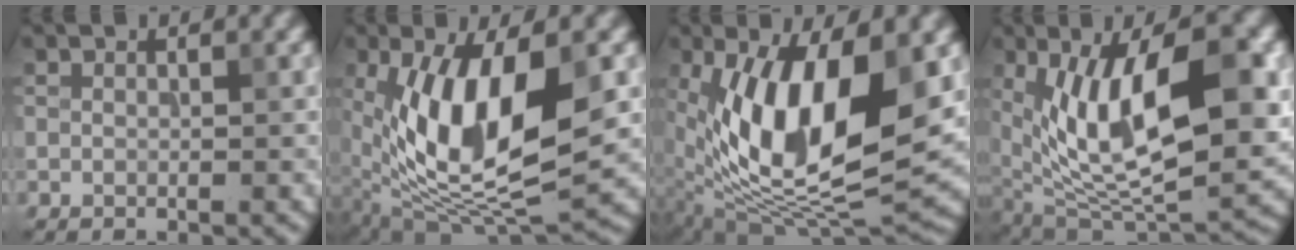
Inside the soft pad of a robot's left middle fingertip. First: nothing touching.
{"total": 11.7, "force": [0.6, 5.1, 10.5], "torque": [-0.202, -0.002, 0.010]}
{"total": 13.6, "force": [1.4, 6.0, 12.2], "torque": [-0.219, -0.009, 0.020]}
{"total": 13.7, "force": [2.2, 5.5, 12.4], "torque": [-0.196, -0.002, 0.035]}